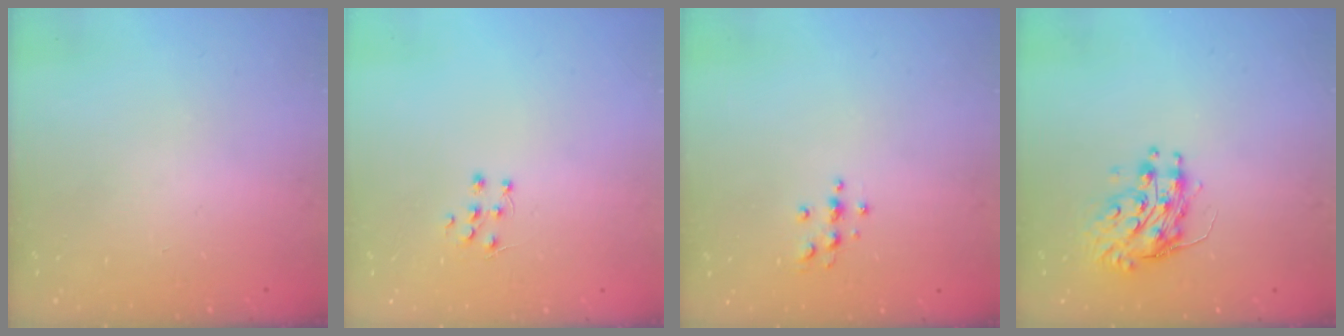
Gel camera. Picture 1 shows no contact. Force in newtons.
{"total": 4.9, "press": 4.9, "slide": 0.4}
{"total": 3.2, "press": 3.2, "slide": 0.5}
{"total": 9.0, "press": 9.0, "slide": 0.3}